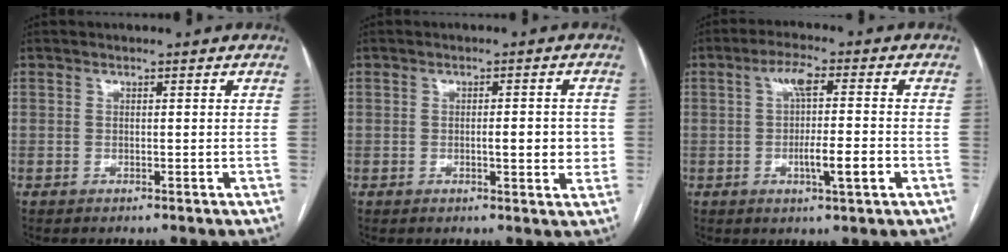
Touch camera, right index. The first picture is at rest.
{"total": 5.4, "force": [-0.5, 1.2, 5.2], "torque": [-0.077, -0.002, -0.007]}
{"total": 7.5, "force": [-1.5, 0.5, 7.3], "torque": [-0.126, 0.000, -0.026]}